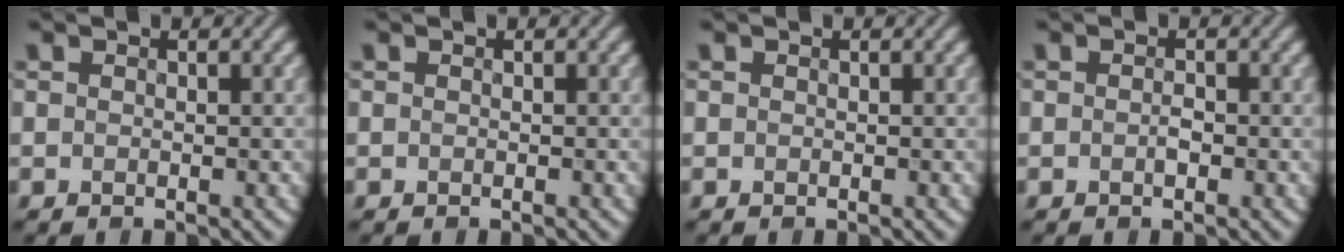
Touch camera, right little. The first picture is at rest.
{"total": 0.0}
{"total": 0.0}
{"total": 0.7, "force": [-0.2, 0.4, 0.6], "torque": [-0.014, 0.002, -0.004]}